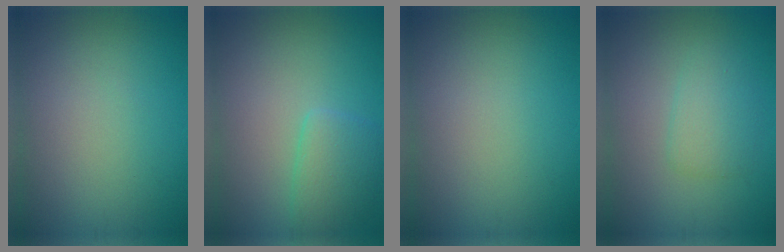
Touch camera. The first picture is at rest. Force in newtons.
{"total": 2.8, "press": 2.8, "slide": 0.3}
{"total": 0.0}
{"total": 2.3, "press": 2.3, "slide": 0.1}